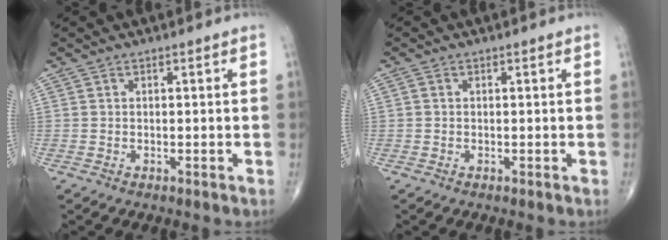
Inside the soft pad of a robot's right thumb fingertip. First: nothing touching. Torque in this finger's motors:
{"motor_torque": [-0.35, 0.17, -0.23, -0.04, 0.03]}